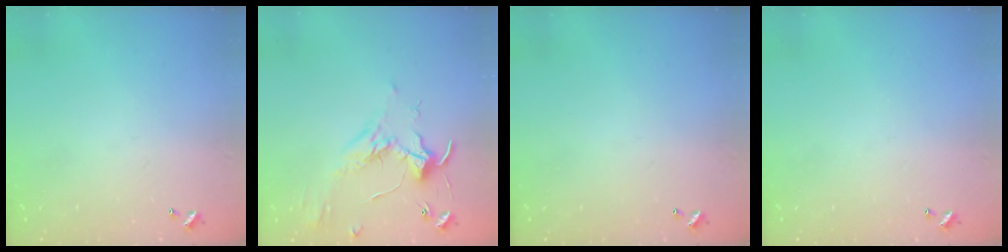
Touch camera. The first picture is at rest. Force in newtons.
{"total": 1.7, "press": 1.6, "slide": 0.5}
{"total": 0.0}
{"total": 0.0}